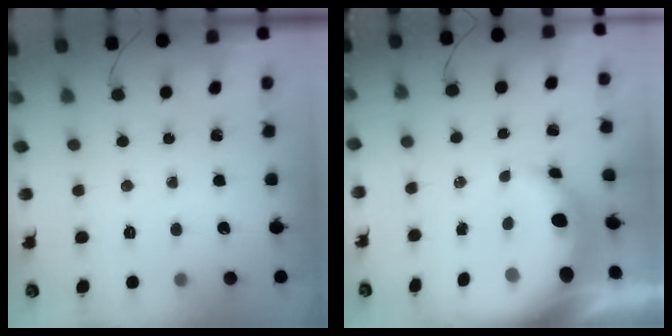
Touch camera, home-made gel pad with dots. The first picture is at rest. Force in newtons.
{"total": 10.4, "press": 10.2, "slide": 1.9}